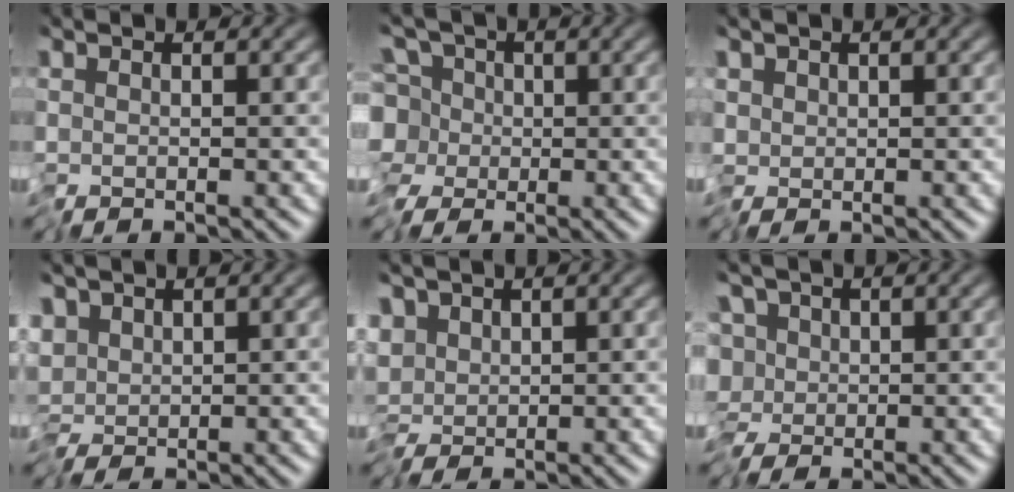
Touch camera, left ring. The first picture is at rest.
{"total": 5.1, "force": [-1.2, 4.2, 2.8], "torque": [-0.043, 0.018, -0.039]}
{"total": 1.0, "force": [-0.3, 0.9, 0.5], "torque": [-0.006, 0.001, -0.010]}
{"total": 2.0, "force": [-0.1, 1.1, 1.6], "torque": [-0.027, 0.006, -0.009]}
{"total": 2.3, "force": [-0.2, 1.4, 1.8], "torque": [-0.029, 0.007, -0.012]}
{"total": 5.4, "force": [-0.7, 4.1, 3.5], "torque": [-0.046, 0.019, -0.039]}